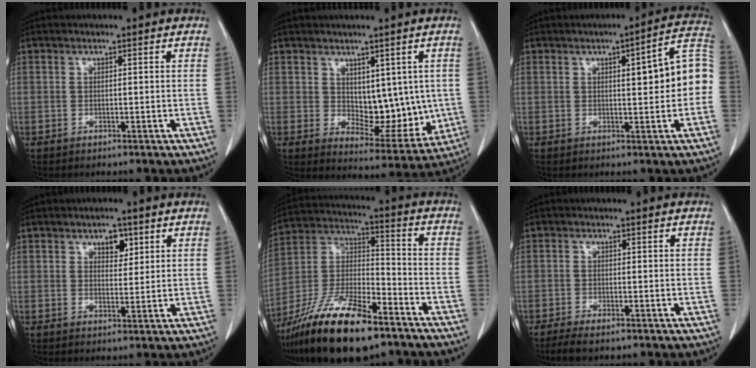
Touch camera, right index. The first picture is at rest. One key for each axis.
{"total": 9.5, "fx": 1.0, "fy": 5.5, "fz": 7.7, "tx": -0.091, "ty": -0.008, "tz": 0.035}
{"total": 9.0, "fx": 0.3, "fy": 1.7, "fz": 8.8, "tx": -0.109, "ty": 0.029, "tz": 0.001}
{"total": 3.3, "fx": 1.8, "fy": 1.8, "fz": 2.1, "tx": -0.027, "ty": 0.000, "tz": 0.027}
{"total": 19.9, "fx": -13.8, "fy": 5.1, "fz": 13.4, "tx": -0.275, "ty": -0.012, "tz": -0.249}
{"total": 3.8, "fx": -2.9, "fy": 0.8, "fz": 2.3, "tx": -0.041, "ty": -0.009, "tz": -0.044}